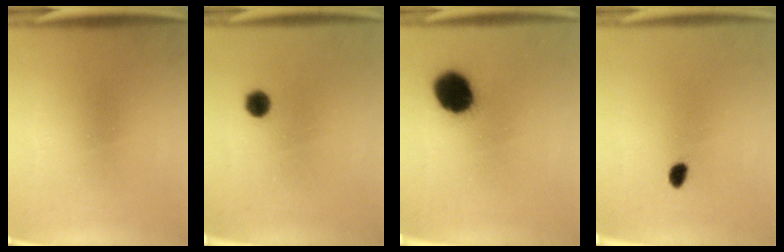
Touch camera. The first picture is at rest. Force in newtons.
{"total": 2.5}
{"total": 11.7}
{"total": 2.0}